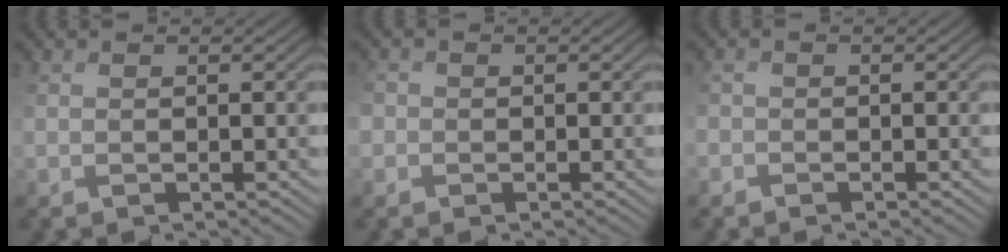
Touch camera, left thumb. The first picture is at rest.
{"total": 1.7, "force": [-0.7, 1.5, 0.3], "torque": [-0.009, 0.005, -0.015]}
{"total": 1.2, "force": [-1.0, 0.7, -0.1], "torque": [0.002, 0.000, -0.021]}